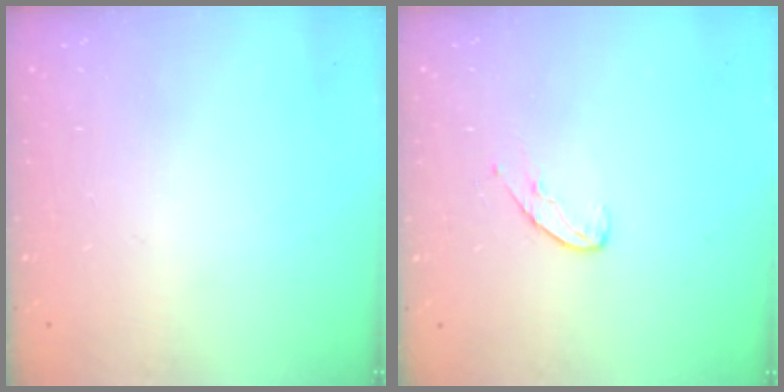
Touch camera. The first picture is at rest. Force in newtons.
{"total": 6.4, "press": 6.4, "slide": 0.6}